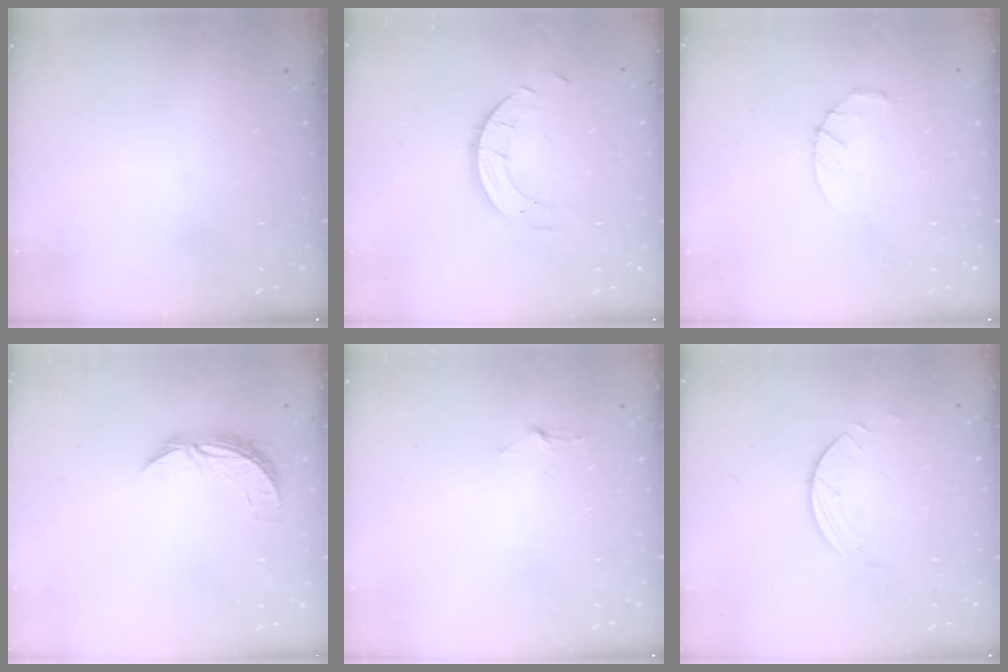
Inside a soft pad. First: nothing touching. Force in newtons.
{"total": 5.1, "press": 5.1, "slide": 0.3}
{"total": 3.4, "press": 3.3, "slide": 0.5}
{"total": 6.6, "press": 6.5, "slide": 0.4}
{"total": 2.9, "press": 2.9, "slide": 0.3}
{"total": 1.7, "press": 1.7, "slide": 0.2}